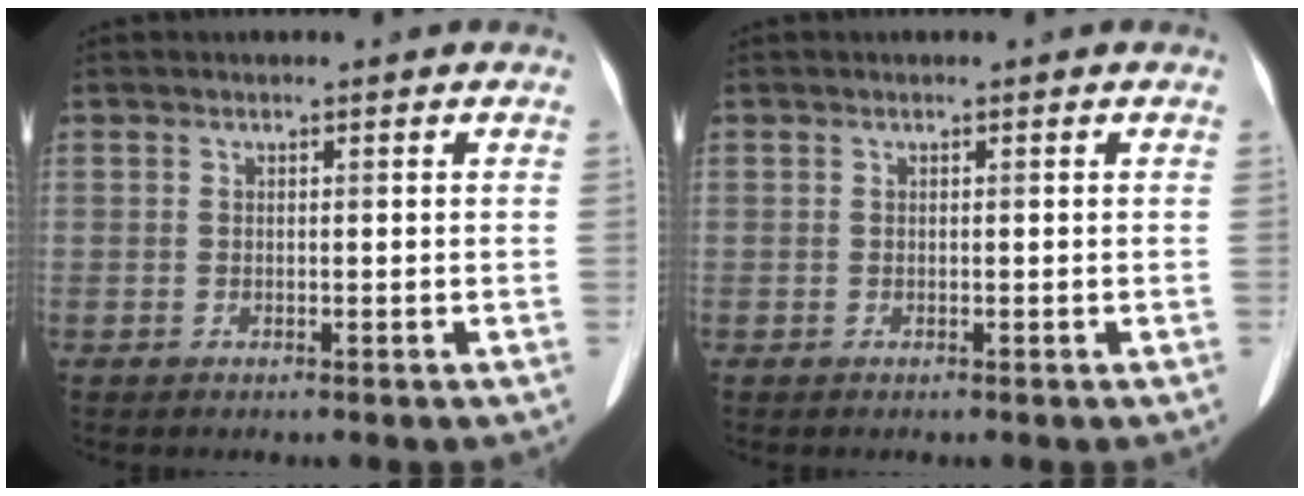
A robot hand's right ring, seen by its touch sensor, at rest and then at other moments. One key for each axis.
{"total": 0.0}